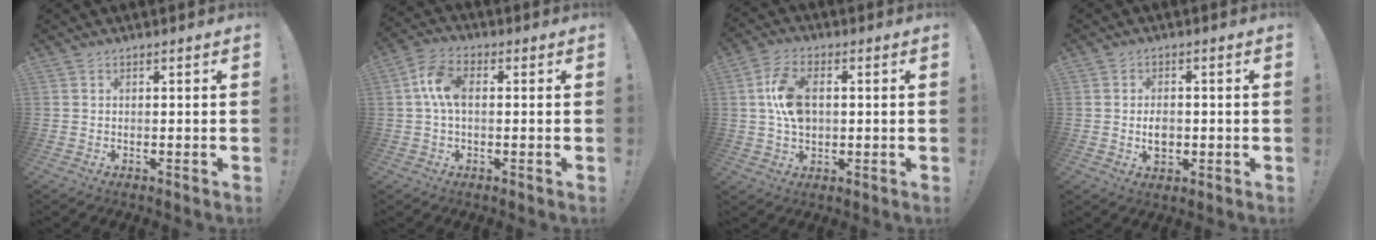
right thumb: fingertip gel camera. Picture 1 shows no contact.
{"total": 8.4, "force": [0.7, 5.0, 6.7], "torque": [-0.126, 0.011, 0.016]}
{"total": 11.4, "force": [1.1, 7.4, 8.6], "torque": [-0.150, 0.004, 0.022]}
{"total": 5.2, "force": [-1.0, 3.8, 3.3], "torque": [-0.041, -0.002, -0.020]}